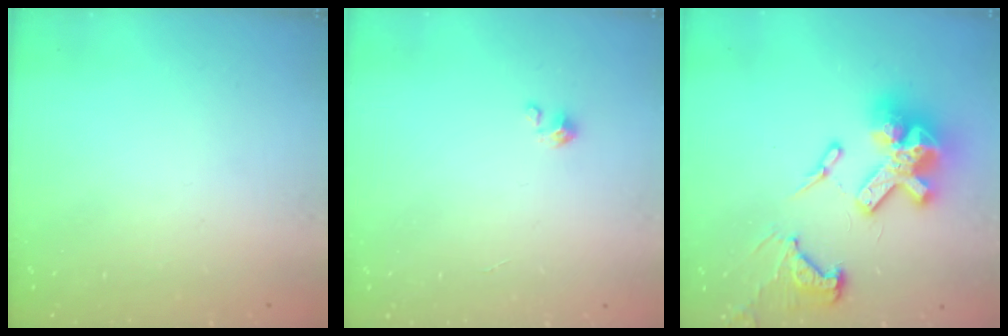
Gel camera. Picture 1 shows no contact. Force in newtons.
{"total": 1.3, "press": 1.3, "slide": 0.1}
{"total": 23.0, "press": 22.8, "slide": 2.4}